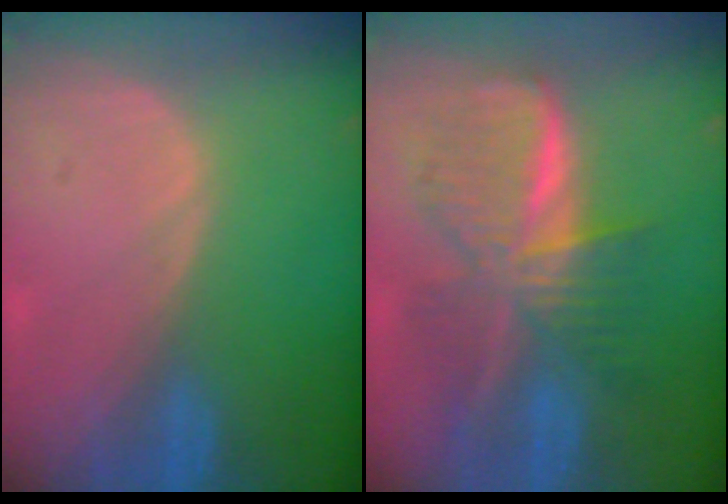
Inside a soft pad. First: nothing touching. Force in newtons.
{"total": 9.5, "press": 9.5, "slide": 0.7}